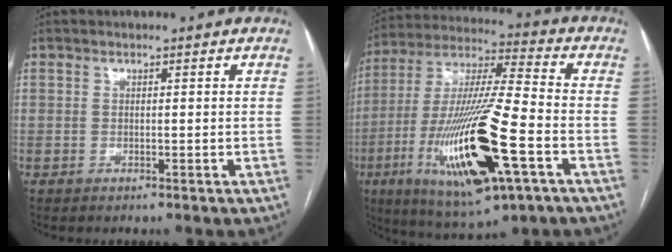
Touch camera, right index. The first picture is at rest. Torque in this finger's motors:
{"motor_torque": [2.14, 0.00, 0.83, 0.21]}